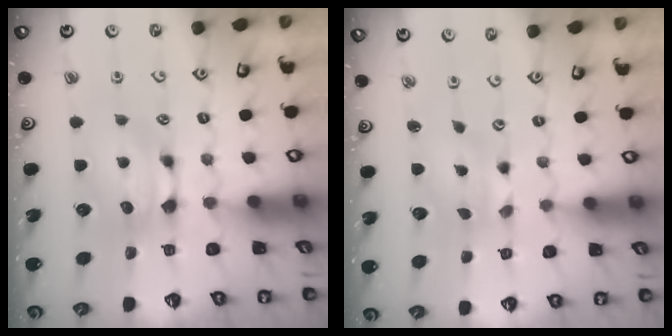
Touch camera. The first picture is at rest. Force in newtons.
{"total": 2.4, "press": 2.2, "slide": 1.0}